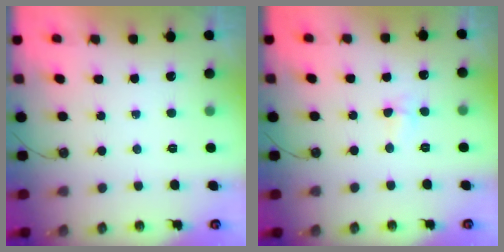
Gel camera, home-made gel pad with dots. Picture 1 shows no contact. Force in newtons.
{"total": 5.6, "press": 4.5, "slide": 3.3}